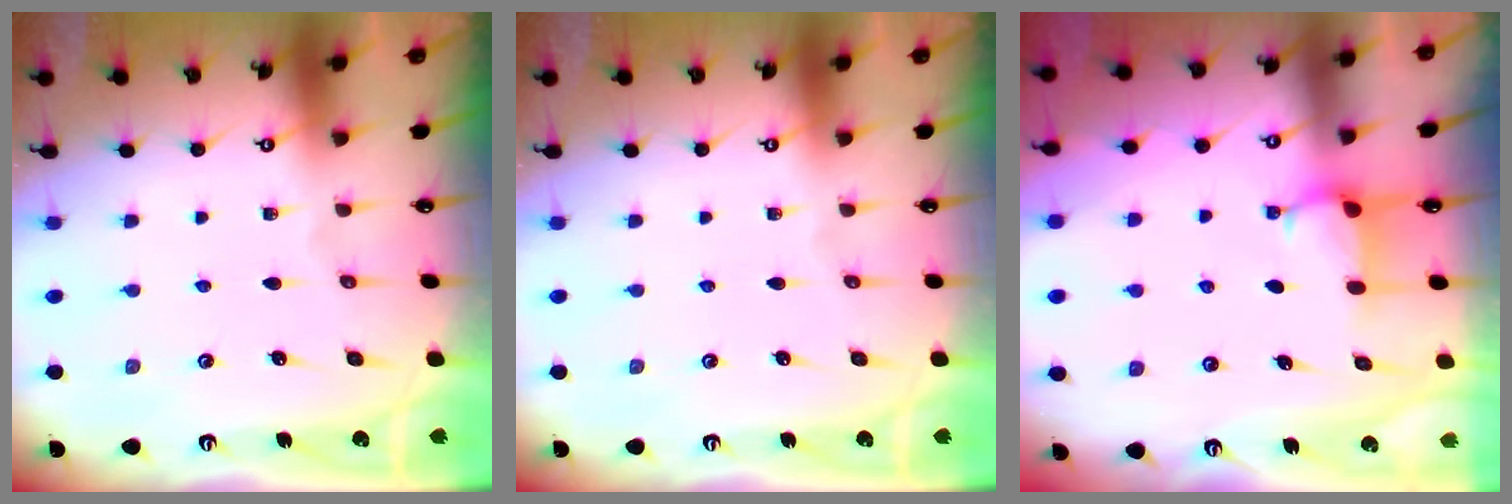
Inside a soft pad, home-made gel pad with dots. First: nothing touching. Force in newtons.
{"total": 0.0}
{"total": 3.2, "press": 3.2, "slide": 0.2}